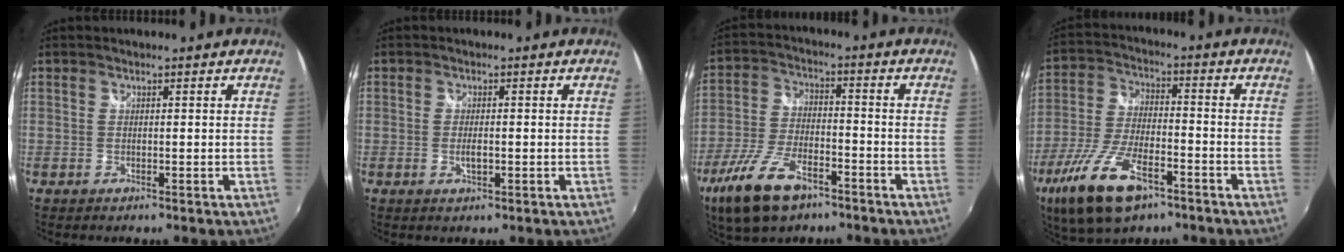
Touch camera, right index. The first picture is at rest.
{"total": 2.1, "force": [-0.5, 0.8, 1.9], "torque": [-0.035, -0.004, -0.008]}
{"total": 14.2, "force": [-9.0, 6.2, 9.0], "torque": [-0.203, -0.022, -0.167]}
{"total": 16.3, "force": [-9.6, 6.5, 11.4], "torque": [-0.247, -0.034, -0.178]}